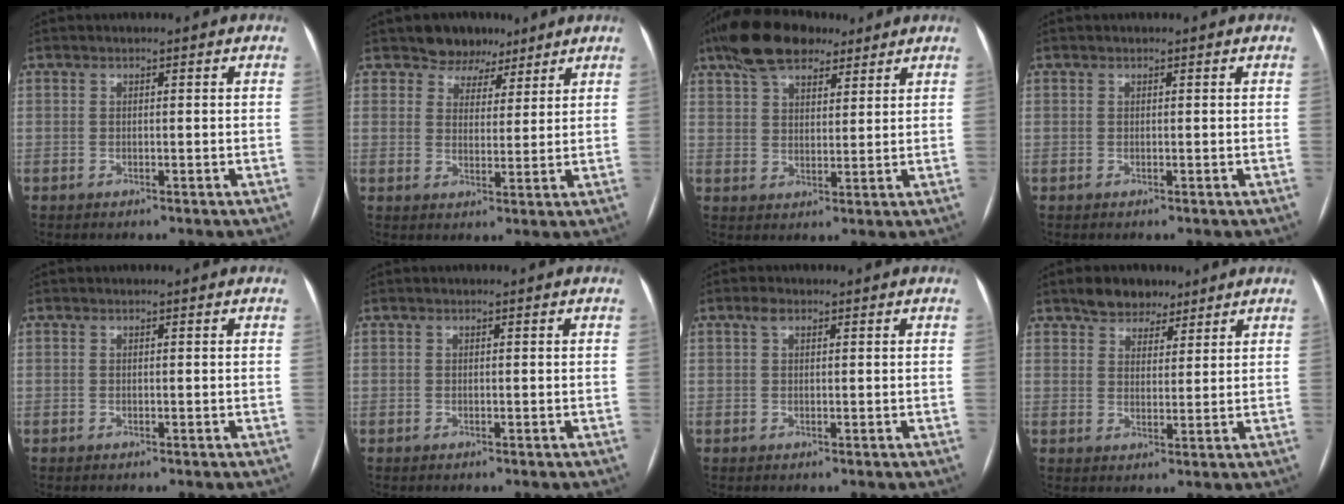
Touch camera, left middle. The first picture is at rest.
{"total": 5.4, "force": [4.1, 3.5, 0.4], "torque": [0.002, 0.004, 0.062]}
{"total": 11.0, "force": [8.0, 4.7, 5.8], "torque": [-0.109, 0.030, 0.141]}
{"total": 0.0}
{"total": 0.0}
{"total": 0.0}
{"total": 1.4, "force": [0.8, 0.7, 0.9], "torque": [-0.021, 0.011, 0.015]}
{"total": 5.5, "force": [4.3, 3.1, 1.6], "torque": [-0.024, 0.007, 0.073]}